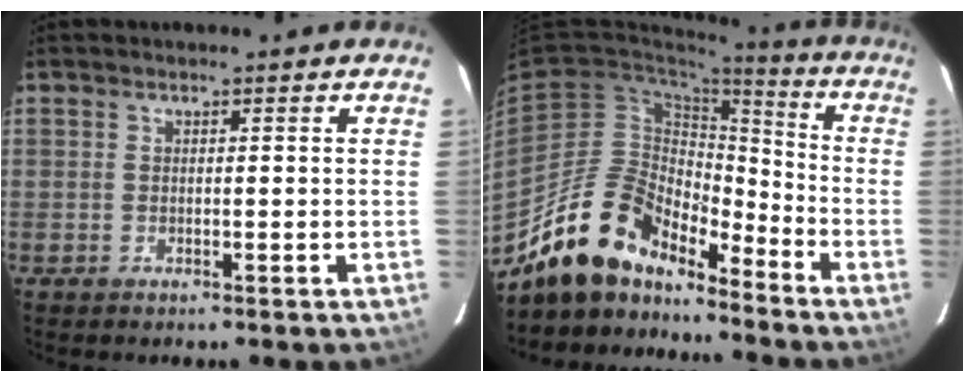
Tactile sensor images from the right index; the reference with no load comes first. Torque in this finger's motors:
{"motor_torque": [1.04, -1.10, 0.63, 0.09]}